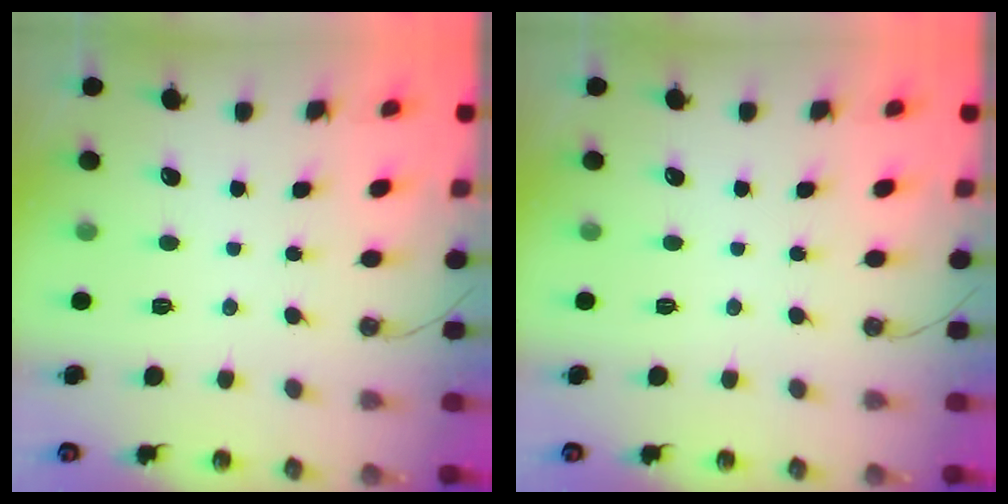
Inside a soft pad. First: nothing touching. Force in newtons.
{"total": 0.0}